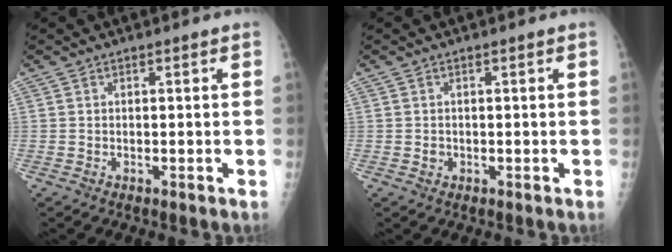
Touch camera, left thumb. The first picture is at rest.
{"total": 0.9, "force": [-0.1, 0.8, 0.3], "torque": [-0.001, 0.002, 0.000]}